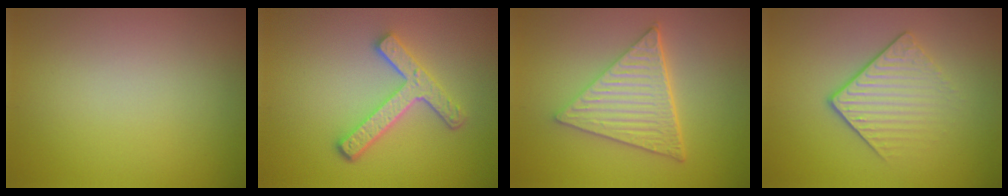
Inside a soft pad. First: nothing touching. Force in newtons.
{"total": 4.3, "press": 3.3, "slide": 2.8}
{"total": 6.1, "press": 4.6, "slide": 4.1}
{"total": 4.2, "press": 2.7, "slide": 3.3}